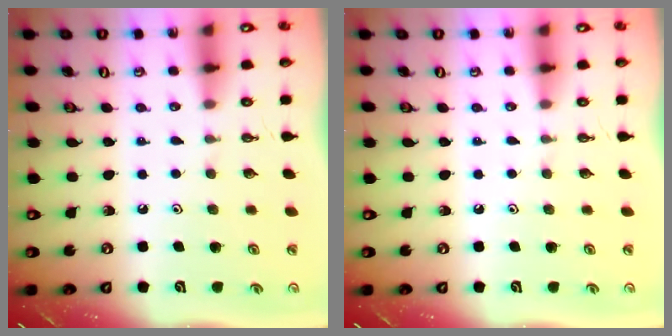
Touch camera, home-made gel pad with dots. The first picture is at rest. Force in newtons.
{"total": 0.0}